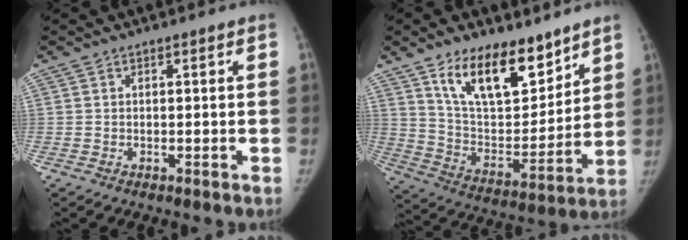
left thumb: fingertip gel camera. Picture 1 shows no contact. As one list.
[{"total": 18.0, "force": [12.0, 8.4, 10.6], "torque": [-0.125, -0.077, 0.218]}]